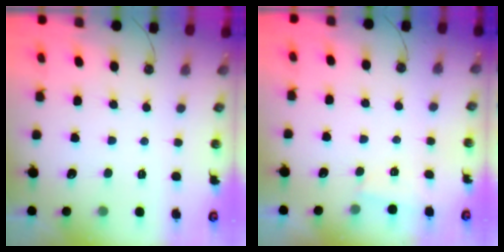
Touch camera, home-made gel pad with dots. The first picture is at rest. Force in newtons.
{"total": 1.1, "press": 1.1, "slide": 0.1}